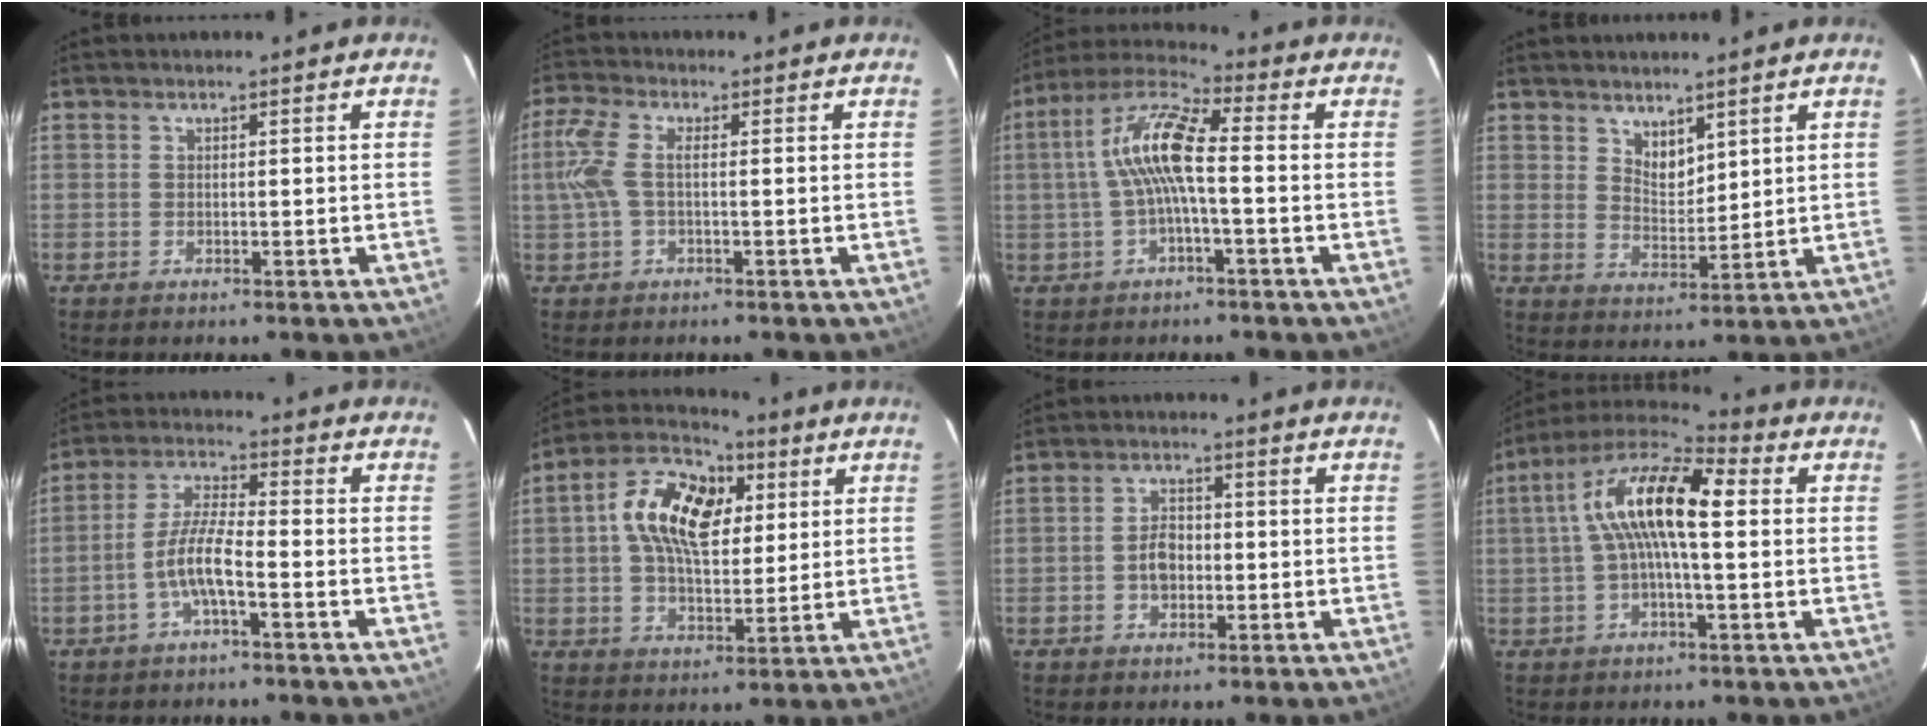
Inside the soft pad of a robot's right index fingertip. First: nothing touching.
{"total": 5.6, "force": [-0.1, 2.0, 5.3], "torque": [-0.122, 0.010, 0.000]}
{"total": 10.2, "force": [-0.4, 2.2, 10.0], "torque": [-0.206, 0.022, -0.011]}
{"total": 4.7, "force": [3.5, 2.4, 2.0], "torque": [-0.025, 0.000, 0.066]}
{"total": 6.3, "force": [-2.8, 0.9, 5.5], "torque": [-0.120, 0.010, -0.054]}
{"total": 14.6, "force": [3.9, 8.8, 11.1], "torque": [-0.209, 0.035, 0.060]}
{"total": 4.3, "force": [-0.8, 3.0, 2.9], "torque": [-0.053, 0.010, -0.010]}
{"total": 14.4, "force": [2.2, 4.5, 13.5], "torque": [-0.249, 0.028, 0.024]}